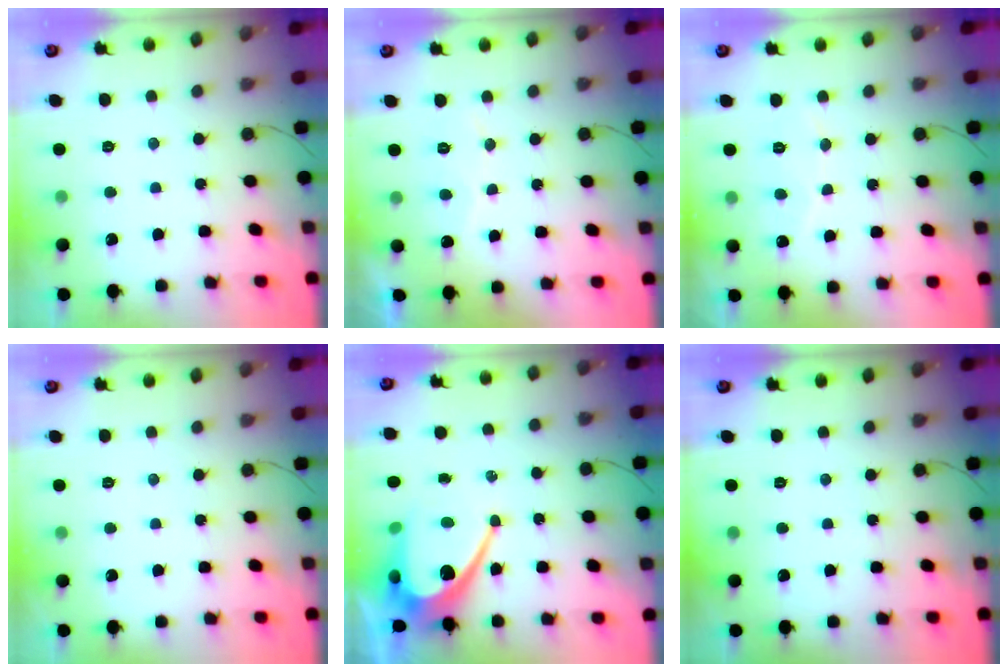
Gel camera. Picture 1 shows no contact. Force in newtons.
{"total": 5.7, "press": 5.7, "slide": 0.3}
{"total": 5.7, "press": 5.7, "slide": 0.3}
{"total": 0.0}
{"total": 12.7, "press": 12.7, "slide": 1.2}
{"total": 0.0}